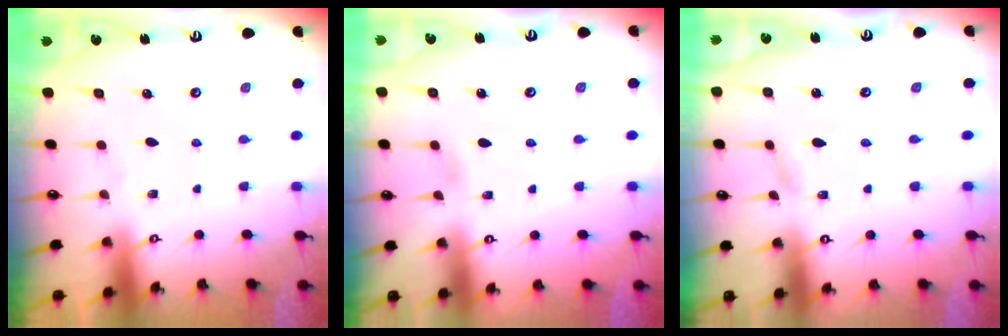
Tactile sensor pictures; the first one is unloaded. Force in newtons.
{"total": 3.4, "press": 3.4, "slide": 0.5}
{"total": 1.7, "press": 1.7, "slide": 0.1}